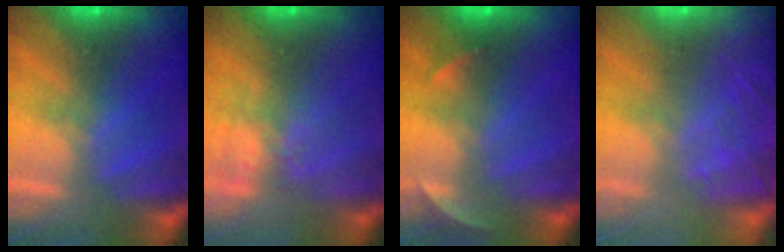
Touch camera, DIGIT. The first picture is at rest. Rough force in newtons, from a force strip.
{"total": 3.9}
{"total": 1.9}
{"total": 5.9}